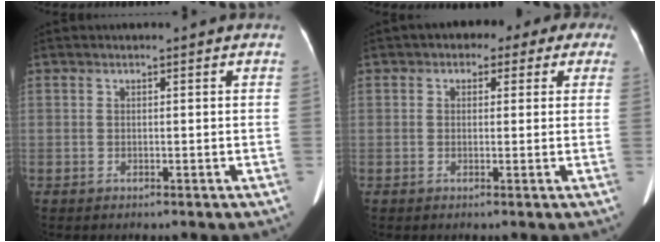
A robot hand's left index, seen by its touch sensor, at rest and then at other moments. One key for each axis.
{"total": 7.4, "fx": 4.0, "fy": 4.7, "fz": 4.1, "tx": -0.029, "ty": 0.015, "tz": 0.034}